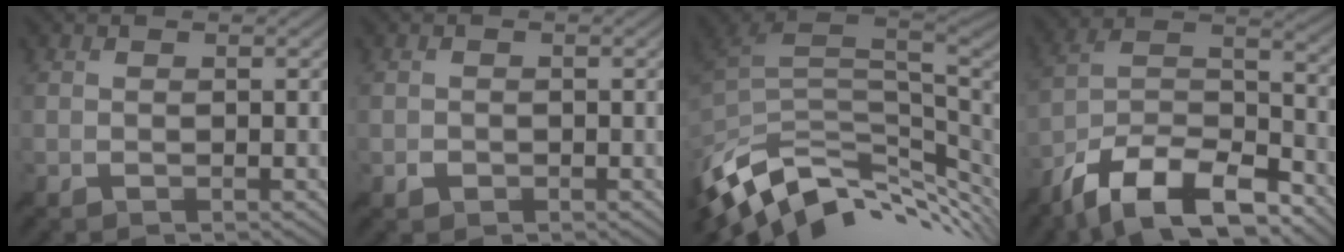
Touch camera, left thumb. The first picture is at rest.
{"total": 0.5, "force": [0.0, 0.5, 0.2], "torque": [0.001, 0.000, -0.001]}
{"total": 12.0, "force": [-3.5, 6.4, 9.5], "torque": [-0.208, -0.014, -0.054]}
{"total": 14.4, "force": [-10.4, 5.2, 8.5], "torque": [-0.176, -0.001, -0.193]}